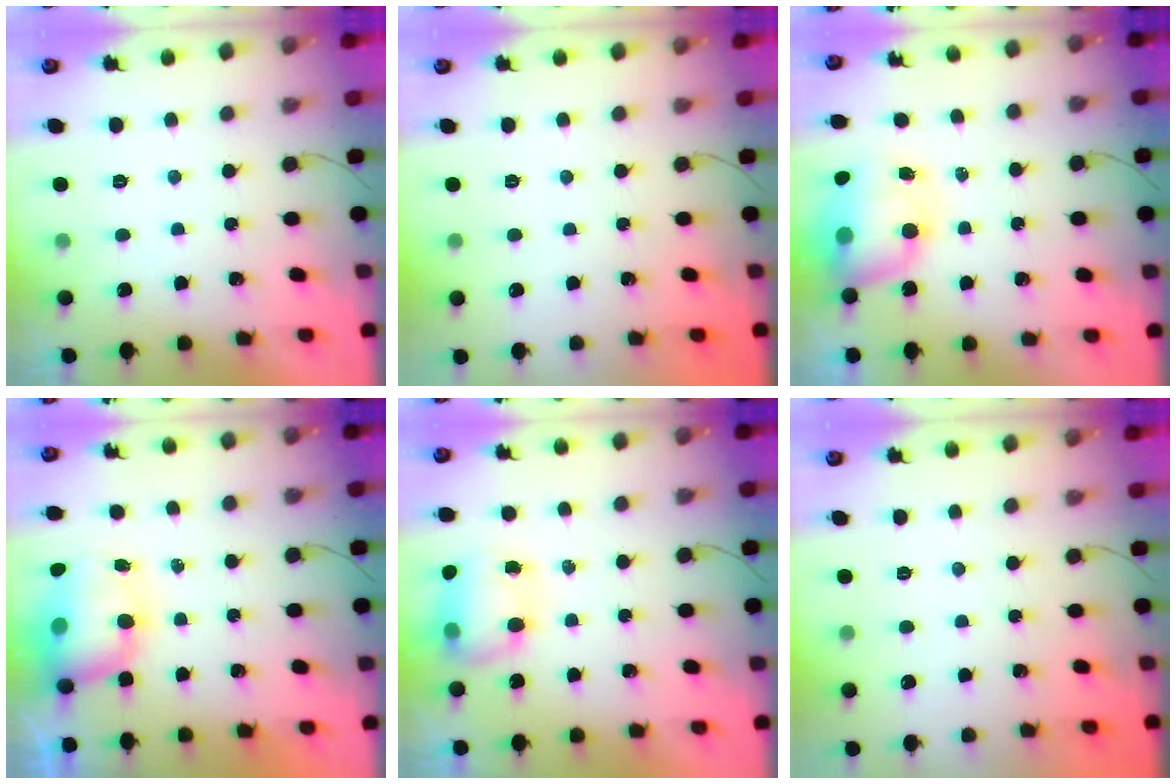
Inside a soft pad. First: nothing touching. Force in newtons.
{"total": 0.0}
{"total": 10.6, "press": 10.3, "slide": 2.7}
{"total": 10.0, "press": 9.6, "slide": 2.7}
{"total": 7.7, "press": 7.6, "slide": 1.1}
{"total": 0.0}